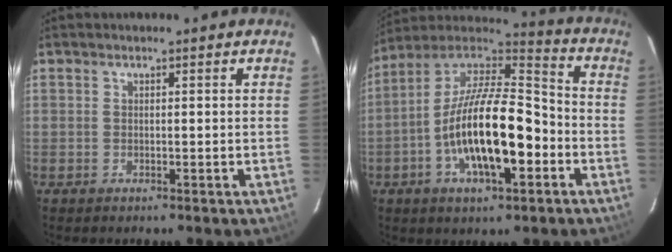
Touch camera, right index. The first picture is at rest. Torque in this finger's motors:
{"motor_torque": [1.49, -0.65, 1.05, 0.21]}